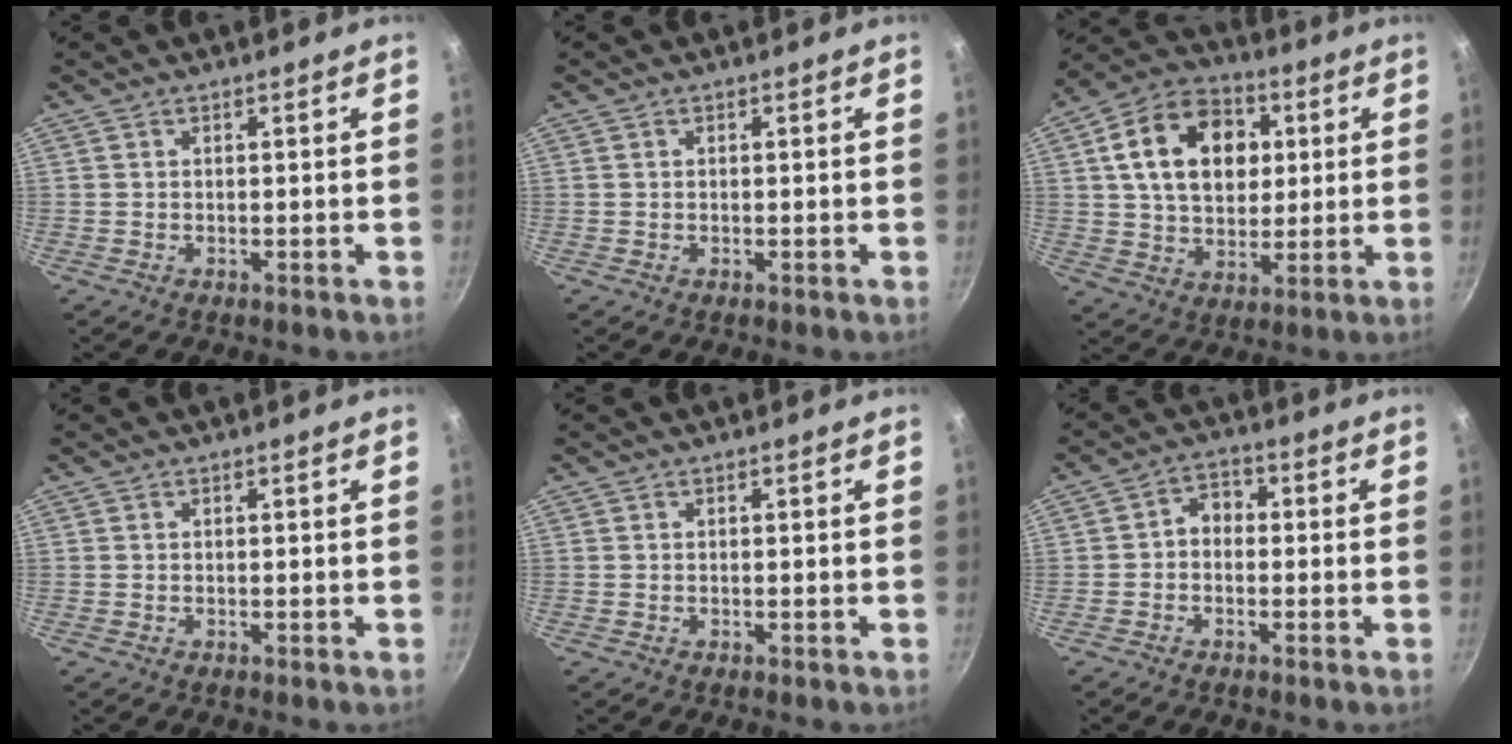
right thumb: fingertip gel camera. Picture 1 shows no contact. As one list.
[{"total": 0.0}, {"total": 17.5, "force": [4.0, 12.6, 11.4], "torque": [-0.159, 0.013, 0.059]}, {"total": 0.0}, {"total": 0.0}, {"total": 3.9, "force": [-0.7, 3.0, 2.3], "torque": [-0.023, 0.020, -0.025]}]